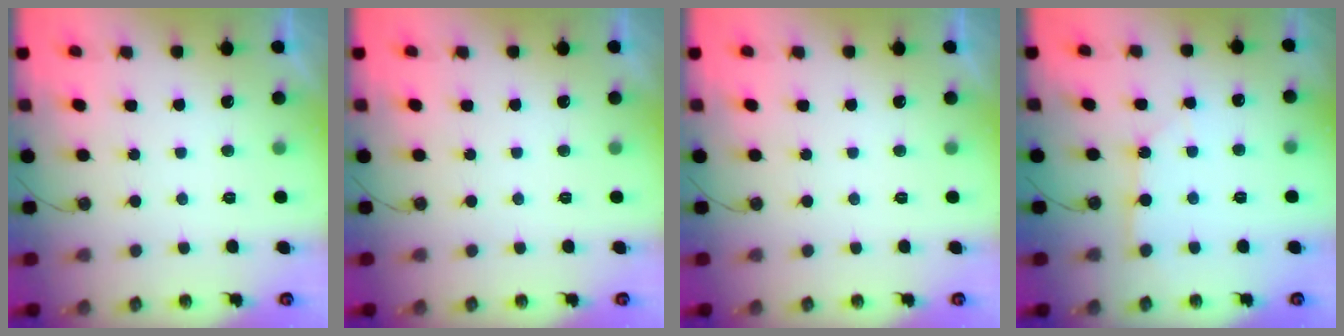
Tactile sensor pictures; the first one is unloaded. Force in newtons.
{"total": 0.0}
{"total": 0.0}
{"total": 2.2, "press": 2.2, "slide": 0.3}